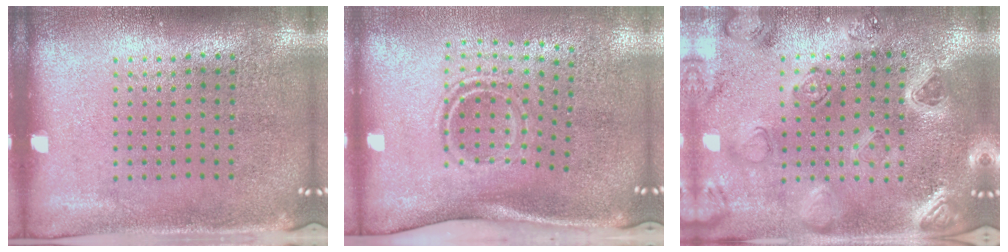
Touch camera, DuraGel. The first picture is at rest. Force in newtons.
{"total": 1.9, "press": 1.1, "slide": 1.5}
{"total": 2.2, "press": 2.2, "slide": 0.4}